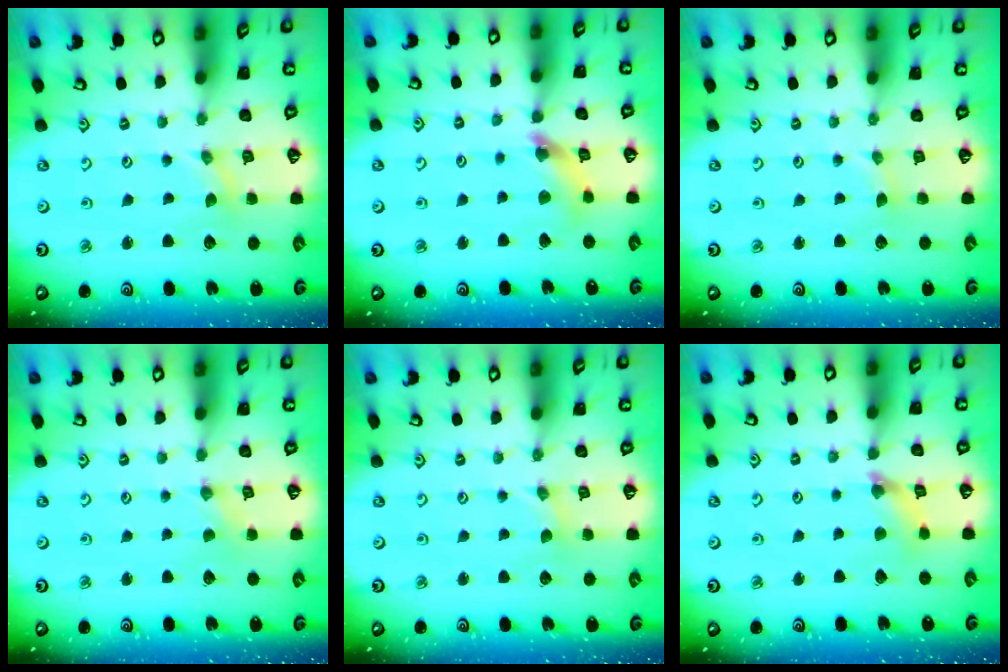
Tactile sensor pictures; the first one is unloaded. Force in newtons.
{"total": 7.9, "press": 7.9, "slide": 0.8}
{"total": 1.3, "press": 1.2, "slide": 0.2}
{"total": 0.0}
{"total": 0.0}
{"total": 4.7, "press": 4.6, "slide": 0.6}